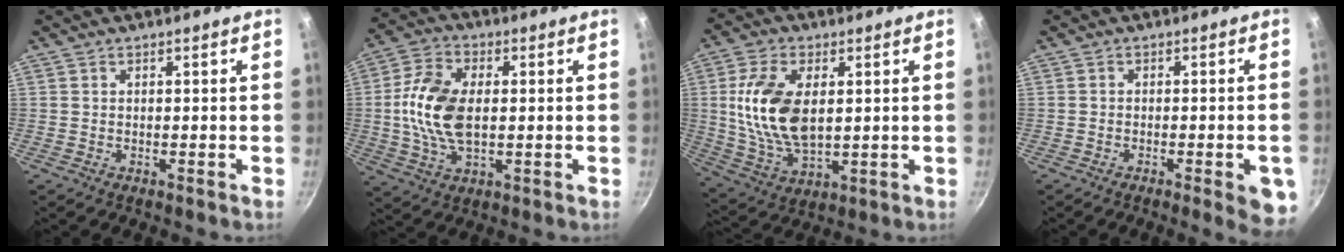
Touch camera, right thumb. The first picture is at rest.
{"total": 12.6, "force": [0.4, 7.3, 10.3], "torque": [-0.199, 0.011, 0.002]}
{"total": 14.8, "force": [2.2, 8.3, 12.1], "torque": [-0.227, -0.012, 0.051]}
{"total": 6.3, "force": [-2.7, 1.5, 5.6], "torque": [-0.053, 0.009, -0.032]}